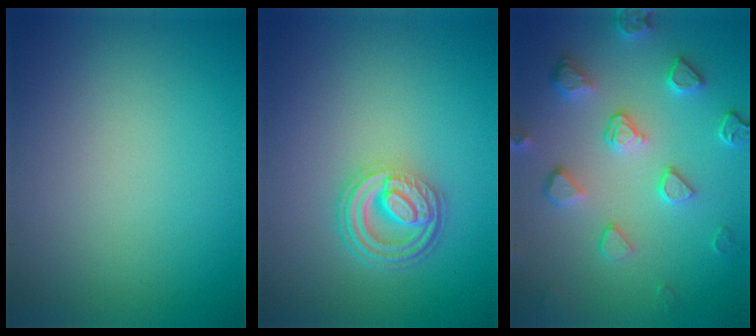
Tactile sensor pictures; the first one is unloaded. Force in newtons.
{"total": 4.5, "press": 3.3, "slide": 3.0}
{"total": 4.0, "press": 3.9, "slide": 0.9}